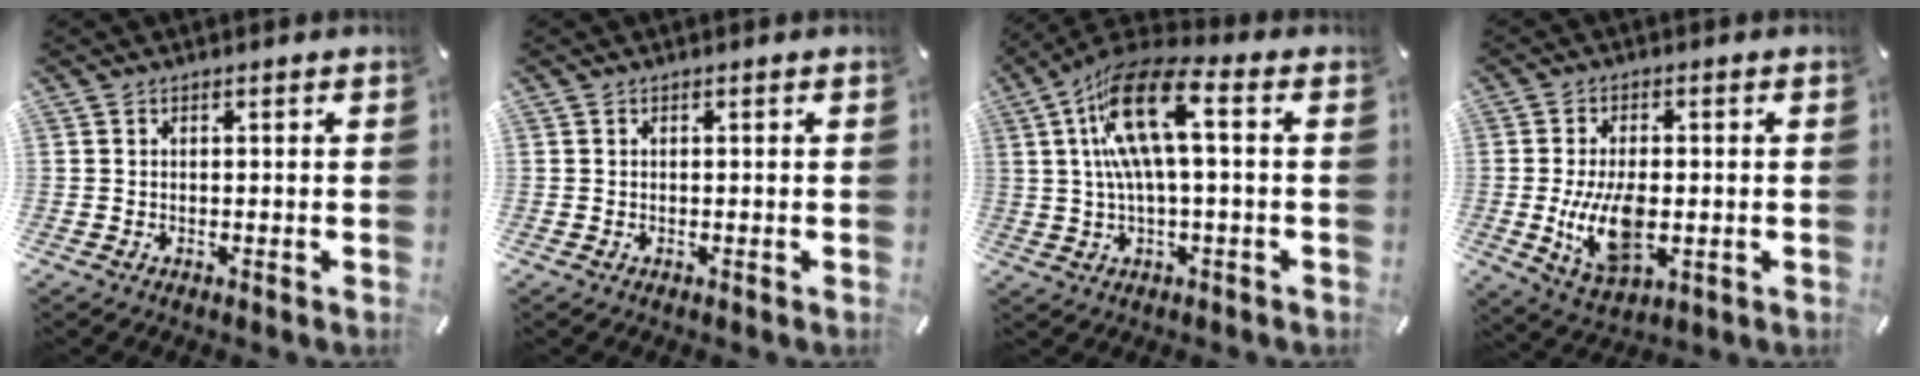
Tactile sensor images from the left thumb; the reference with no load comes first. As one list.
[{"total": 0.0}, {"total": 15.7, "force": [2.9, 5.7, 14.3], "torque": [-0.296, 0.000, 0.046]}, {"total": 11.5, "force": [-1.5, 6.3, 9.6], "torque": [-0.193, -0.016, -0.024]}]